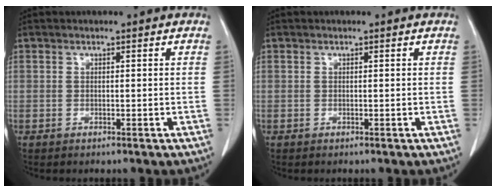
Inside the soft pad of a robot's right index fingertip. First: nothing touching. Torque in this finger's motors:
{"motor_torque": [0.00, 0.00, 0.00, 0.00]}